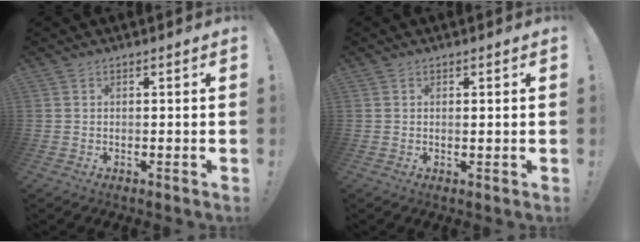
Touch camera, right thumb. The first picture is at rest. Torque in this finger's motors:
{"motor_torque": [-0.09, -0.26, -0.07, -0.06, 0.06]}